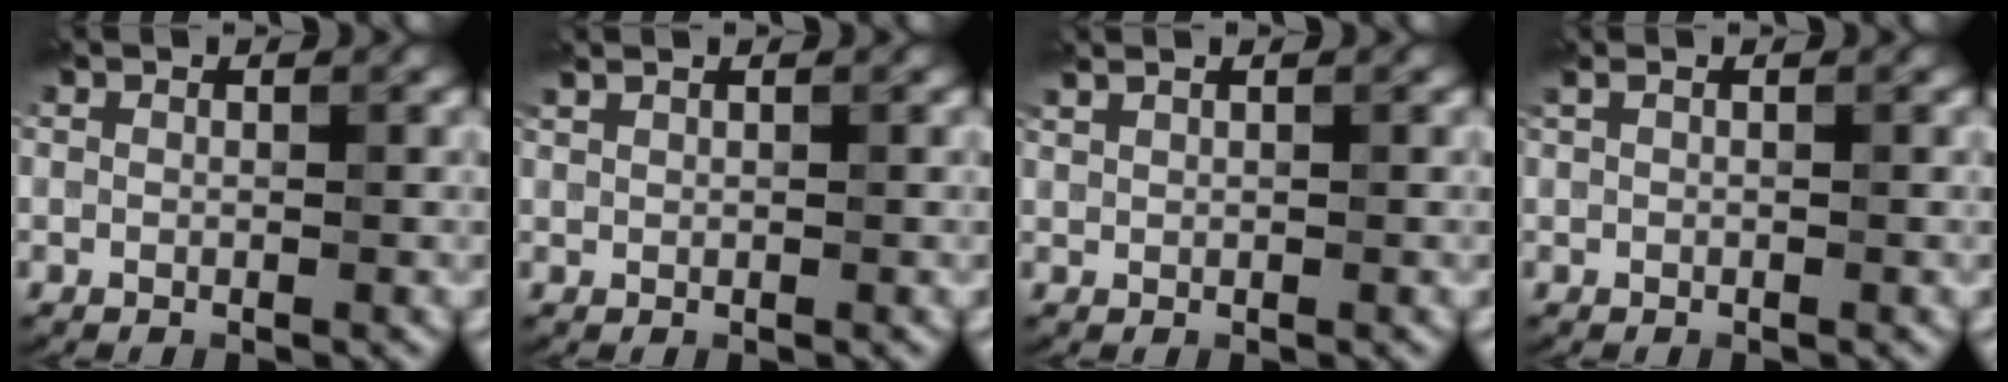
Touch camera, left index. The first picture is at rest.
{"total": 1.1, "force": [0.9, 0.3, 0.5], "torque": [-0.012, 0.000, 0.016]}
{"total": 1.4, "force": [1.1, 0.5, 0.7], "torque": [-0.015, 0.002, 0.018]}
{"total": 0.8, "force": [0.3, 0.2, 0.7], "torque": [-0.016, 0.004, 0.005]}